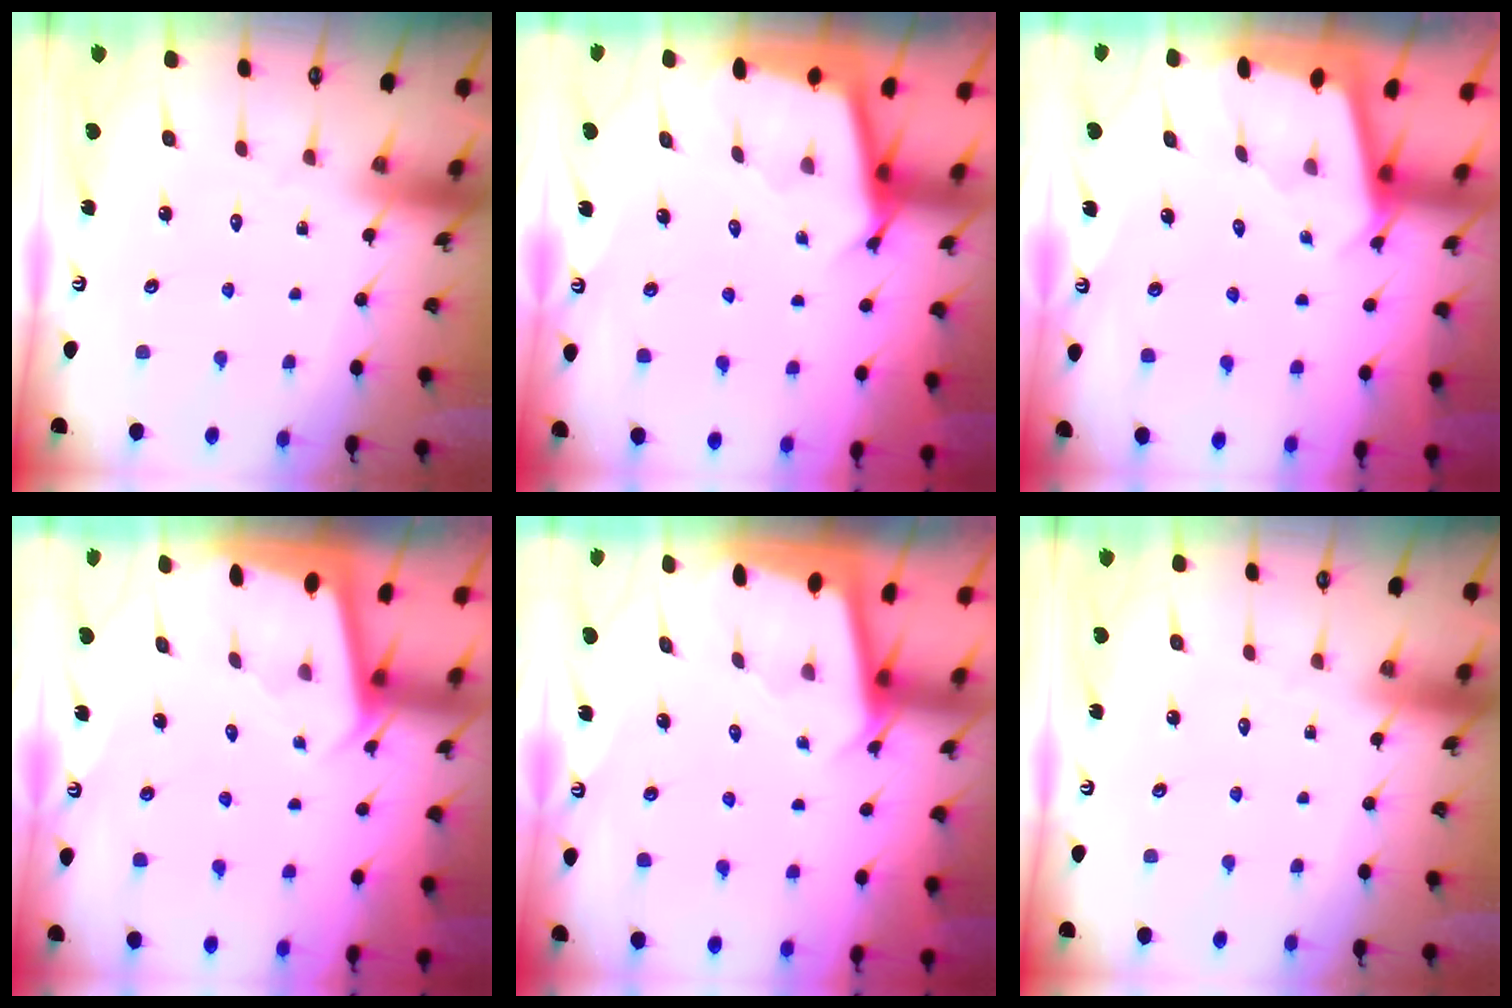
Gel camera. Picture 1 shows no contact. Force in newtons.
{"total": 2.7, "press": 2.7, "slide": 0.1}
{"total": 1.9, "press": 1.9, "slide": 0.2}
{"total": 1.9, "press": 1.9, "slide": 0.0}
{"total": 1.9, "press": 1.9, "slide": 0.1}
{"total": 0.0}